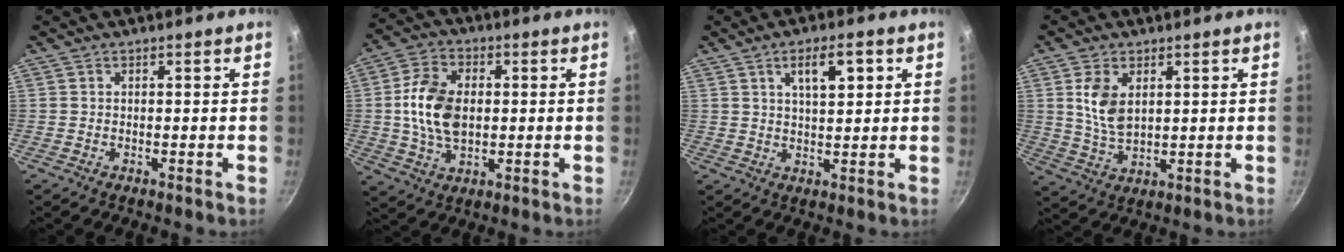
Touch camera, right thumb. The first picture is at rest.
{"total": 12.0, "force": [0.7, 8.0, 8.9], "torque": [-0.150, 0.008, 0.008]}
{"total": 7.0, "force": [2.8, 2.8, 5.8], "torque": [-0.081, -0.005, 0.047]}
{"total": 7.7, "force": [2.4, 4.6, 5.8], "torque": [-0.107, -0.016, 0.050]}